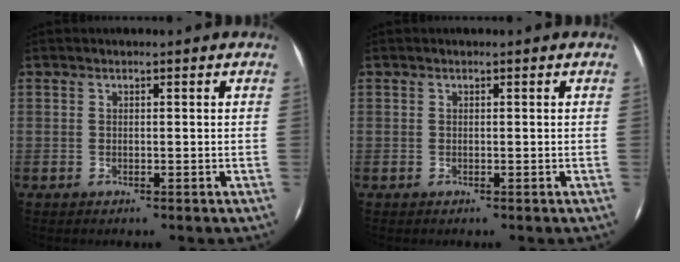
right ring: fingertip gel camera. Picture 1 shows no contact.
{"total": 0.0}